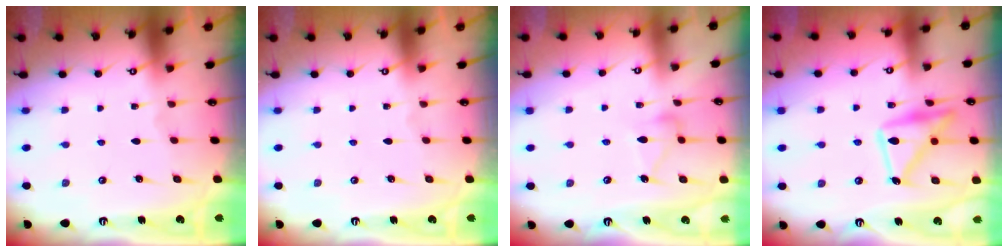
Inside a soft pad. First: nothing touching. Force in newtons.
{"total": 0.0}
{"total": 9.0, "press": 9.0, "slide": 0.5}
{"total": 16.7, "press": 16.7, "slide": 1.2}